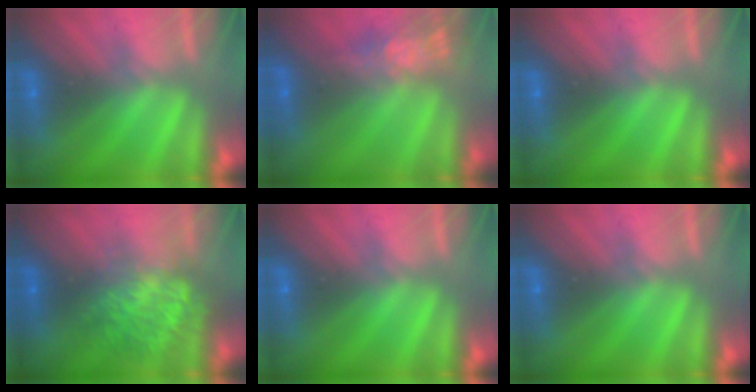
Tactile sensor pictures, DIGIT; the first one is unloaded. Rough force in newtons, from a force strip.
{"total": 7.5}
{"total": 0.0}
{"total": 7.8}
{"total": 0.0}
{"total": 0.0}